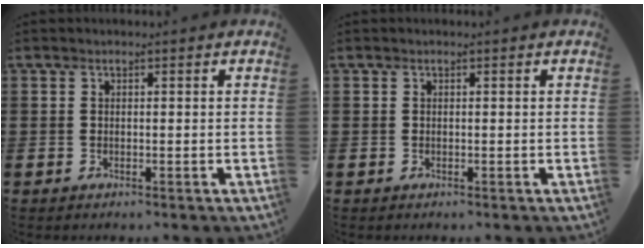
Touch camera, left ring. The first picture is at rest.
{"total": 0.0}